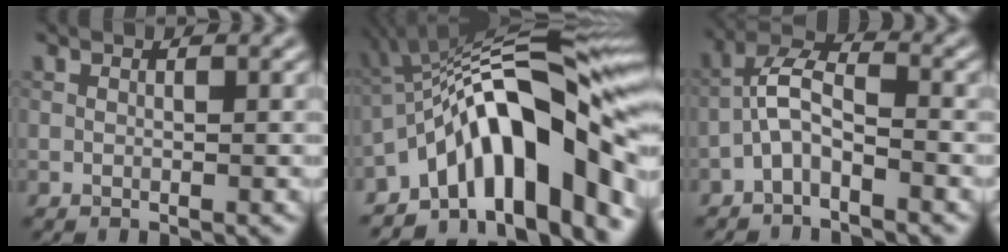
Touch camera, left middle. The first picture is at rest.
{"total": 15.3, "force": [-4.6, 5.7, 13.5], "torque": [-0.169, 0.032, -0.086]}
{"total": 3.6, "force": [-2.0, 1.4, 2.6], "torque": [-0.053, 0.017, -0.048]}